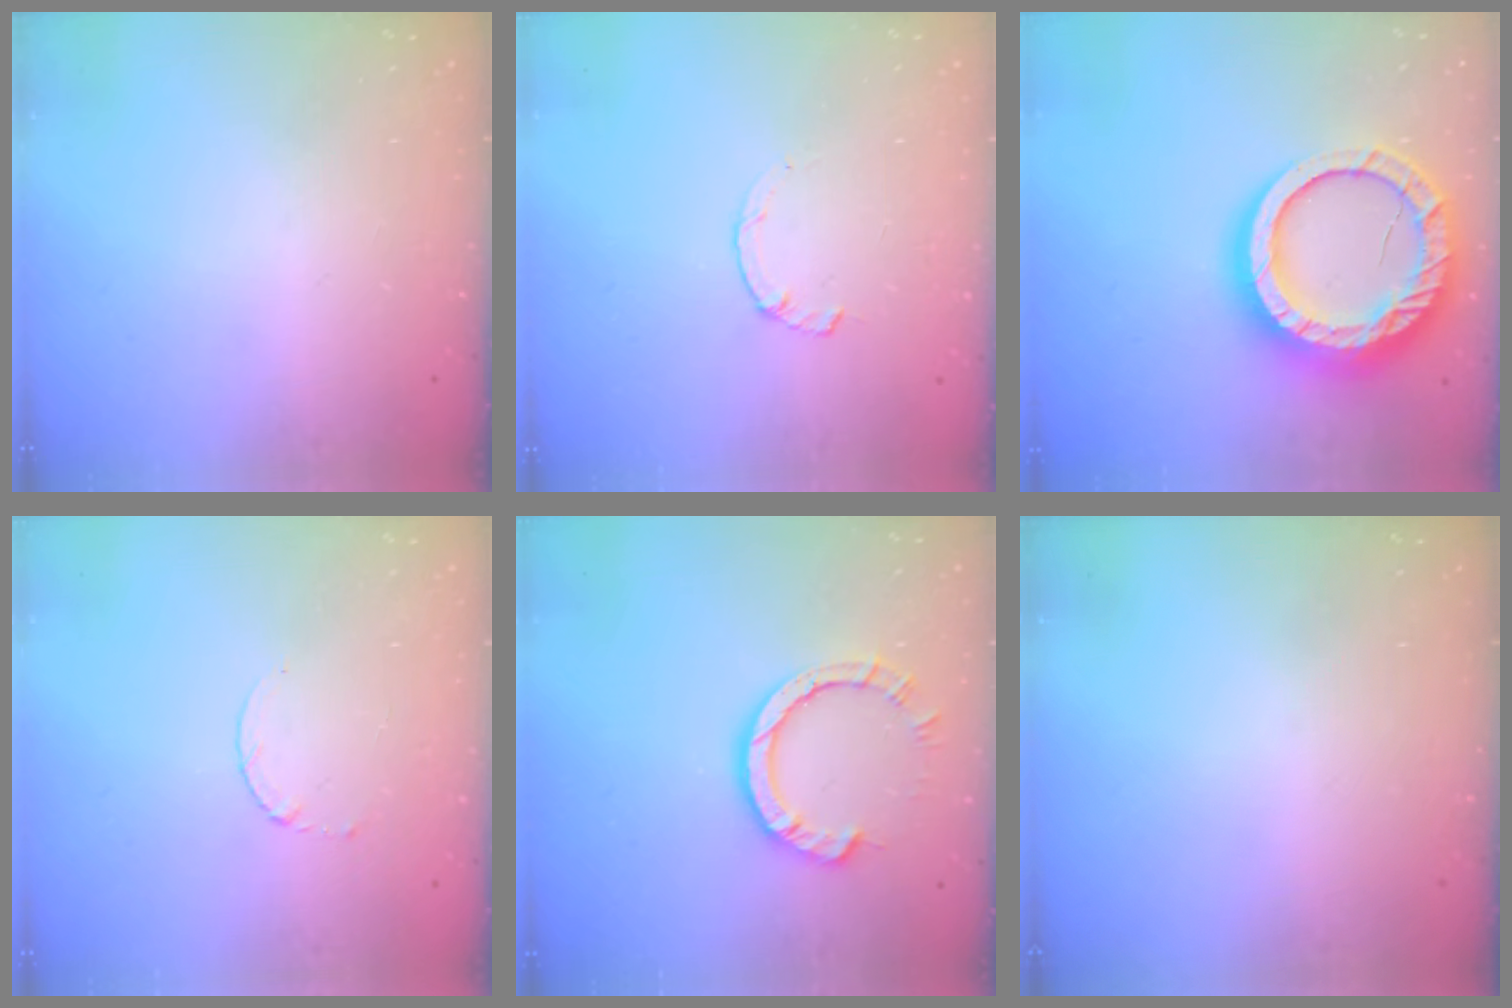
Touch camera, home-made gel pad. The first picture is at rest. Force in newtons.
{"total": 2.2, "press": 2.2, "slide": 0.2}
{"total": 22.6, "press": 22.5, "slide": 2.2}
{"total": 2.6, "press": 2.6, "slide": 0.3}
{"total": 7.7, "press": 7.7, "slide": 0.6}
{"total": 0.0}